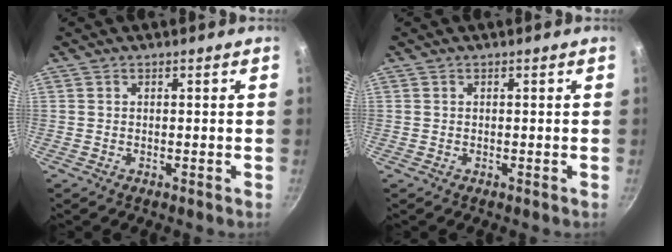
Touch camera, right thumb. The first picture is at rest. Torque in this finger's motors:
{"motor_torque": [0.07, 0.00, 0.22, 0.00, 0.02]}